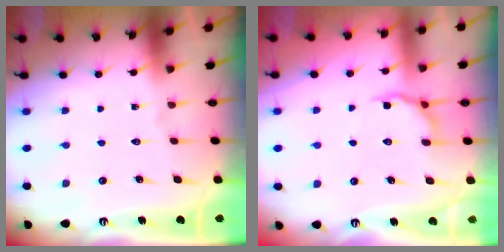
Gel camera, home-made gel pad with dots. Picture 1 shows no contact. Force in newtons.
{"total": 6.8, "press": 6.3, "slide": 2.5}